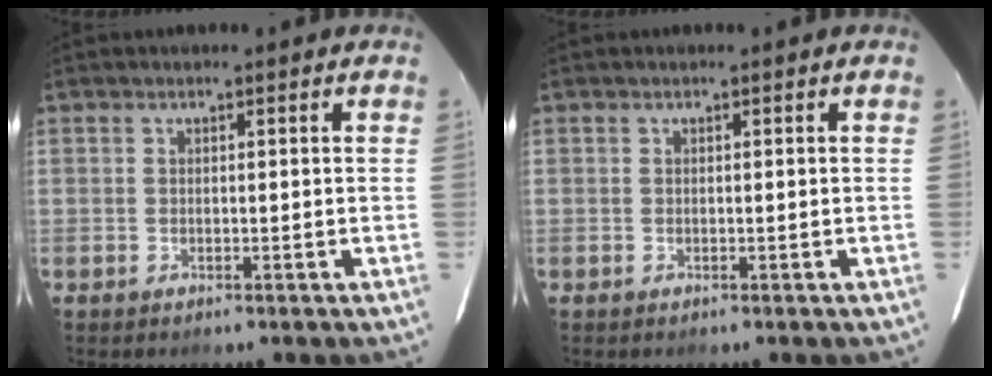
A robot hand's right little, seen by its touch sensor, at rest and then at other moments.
{"total": 0.0}